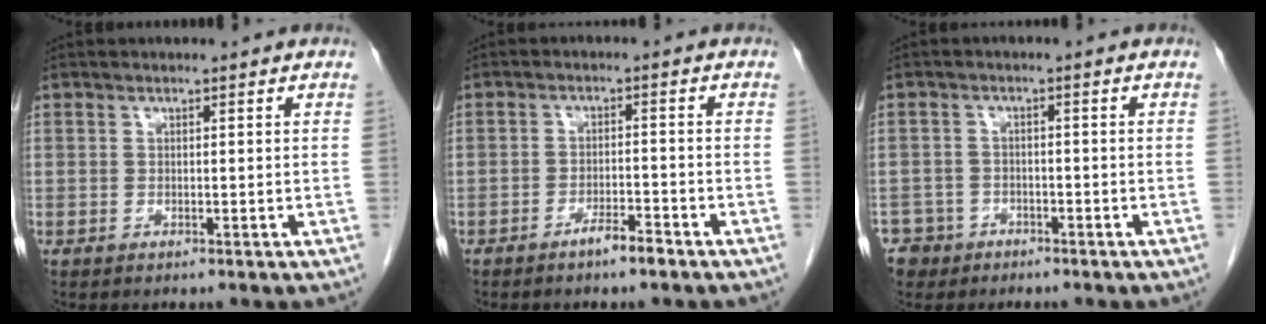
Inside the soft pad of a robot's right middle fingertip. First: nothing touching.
{"total": 3.0, "force": [-2.4, 0.2, 1.9], "torque": [-0.034, -0.001, -0.040]}
{"total": 4.4, "force": [-3.0, 3.3, -0.3], "torque": [0.008, 0.010, -0.053]}